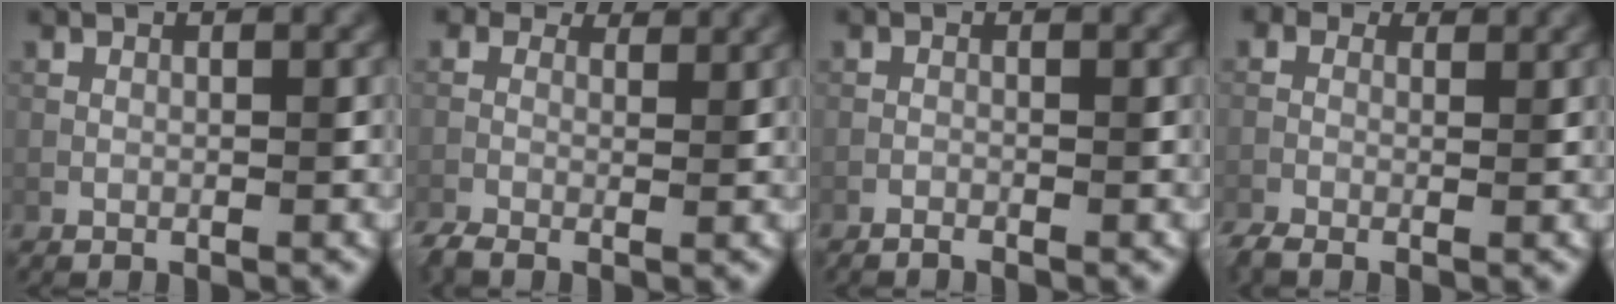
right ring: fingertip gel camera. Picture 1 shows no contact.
{"total": 4.2, "force": [1.1, 3.0, 2.8], "torque": [-0.059, -0.001, 0.010]}
{"total": 0.9, "force": [-0.9, 0.0, 0.0], "torque": [-0.004, 0.002, -0.014]}
{"total": 3.7, "force": [-0.6, 2.7, 2.4], "torque": [-0.049, 0.000, -0.006]}